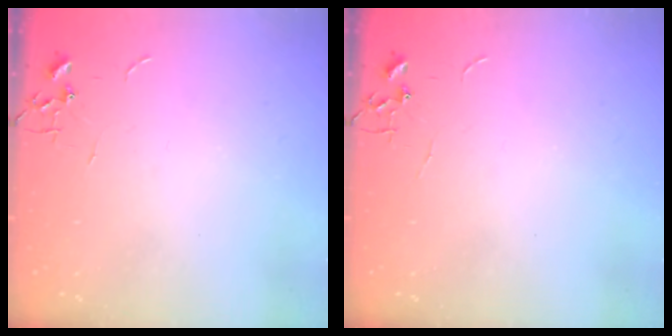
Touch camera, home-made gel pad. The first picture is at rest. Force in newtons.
{"total": 0.0}